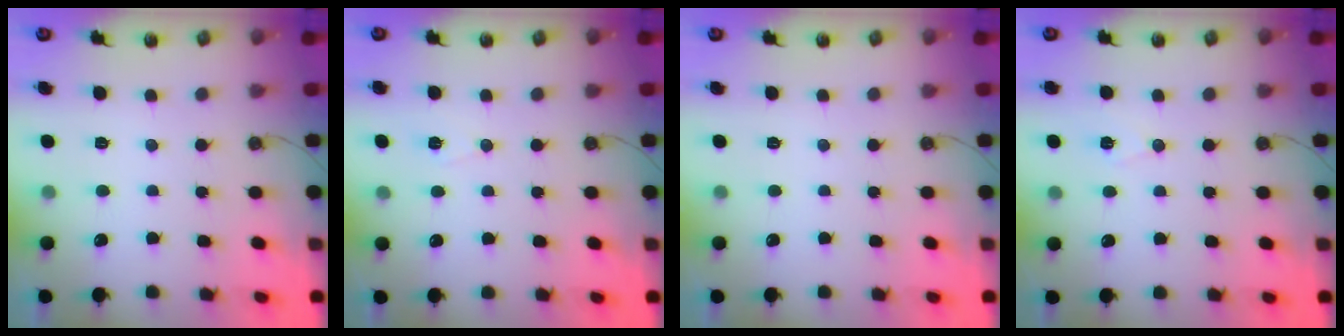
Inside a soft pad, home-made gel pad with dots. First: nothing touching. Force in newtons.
{"total": 6.3, "press": 4.2, "slide": 4.6}
{"total": 0.0}
{"total": 6.3, "press": 5.0, "slide": 3.8}